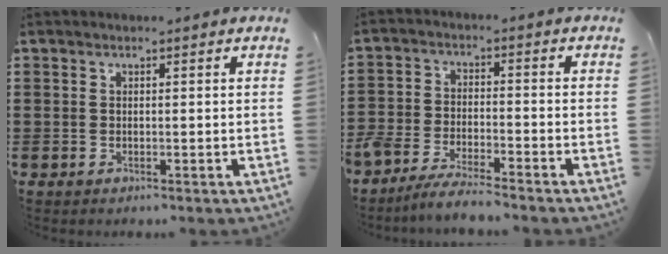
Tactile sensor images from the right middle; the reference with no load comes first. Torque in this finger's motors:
{"motor_torque": [0.55, -0.16, 0.64, 0.21]}